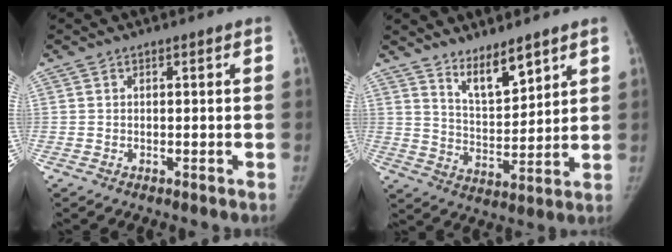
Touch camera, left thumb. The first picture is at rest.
{"total": 5.4, "force": [4.0, 1.8, 3.0], "torque": [-0.035, -0.038, 0.072]}